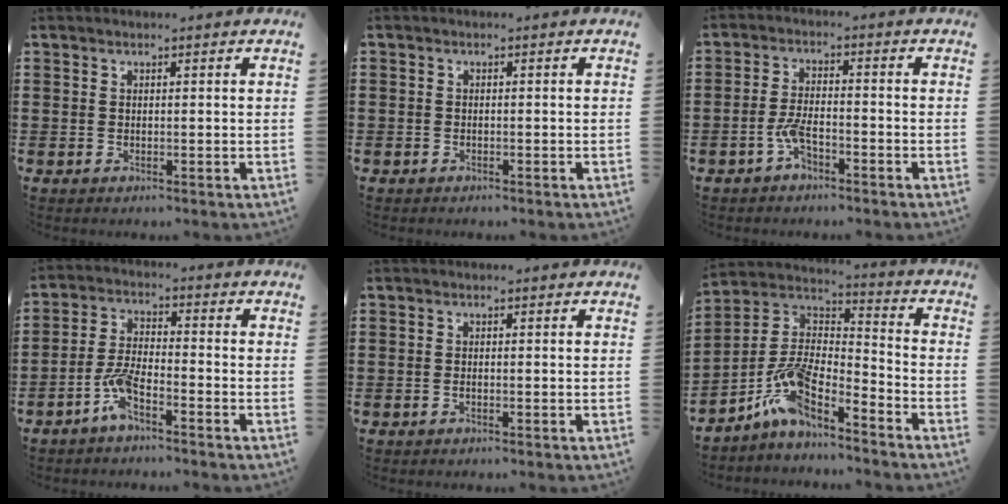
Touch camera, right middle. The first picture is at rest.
{"total": 0.8, "force": [-0.6, 0.4, 0.1], "torque": [-0.003, -0.001, -0.013]}
{"total": 4.1, "force": [-2.3, 1.4, 3.1], "torque": [-0.076, -0.002, -0.046]}
{"total": 5.5, "force": [-3.5, 1.4, 4.1], "torque": [-0.104, -0.006, -0.071]}
{"total": 0.6, "force": [-0.4, 0.1, 0.4], "torque": [-0.013, -0.005, -0.005]}
{"total": 9.5, "force": [-7.5, 2.5, 5.4], "torque": [-0.122, 0.001, -0.153]}